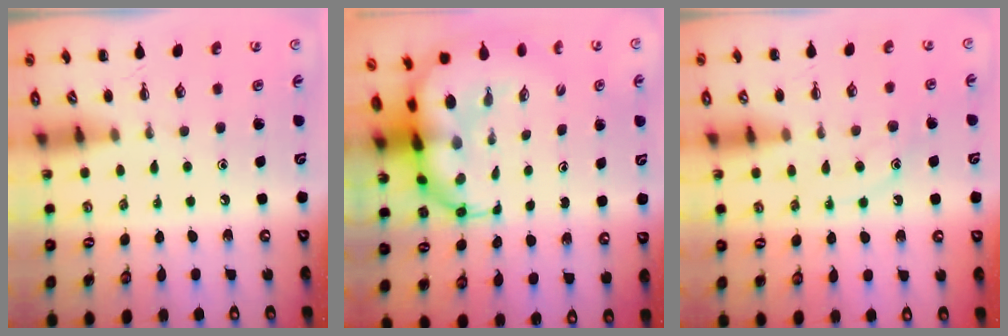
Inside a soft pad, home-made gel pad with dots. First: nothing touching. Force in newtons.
{"total": 11.3, "press": 10.9, "slide": 3.2}
{"total": 10.6, "press": 10.5, "slide": 0.7}